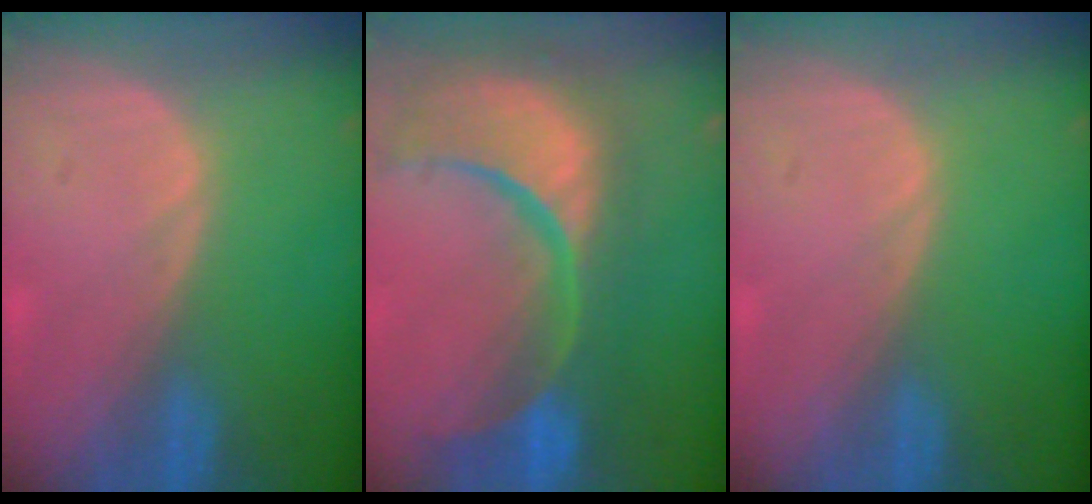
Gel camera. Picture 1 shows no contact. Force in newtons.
{"total": 15.2, "press": 12.1, "slide": 9.2}
{"total": 0.0}